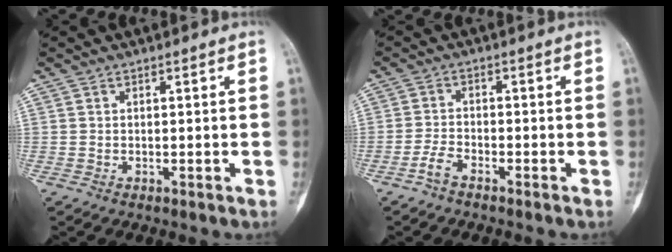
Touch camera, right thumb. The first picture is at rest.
{"total": 2.7, "force": [-2.0, 0.9, 1.5], "torque": [-0.038, 0.012, -0.043]}